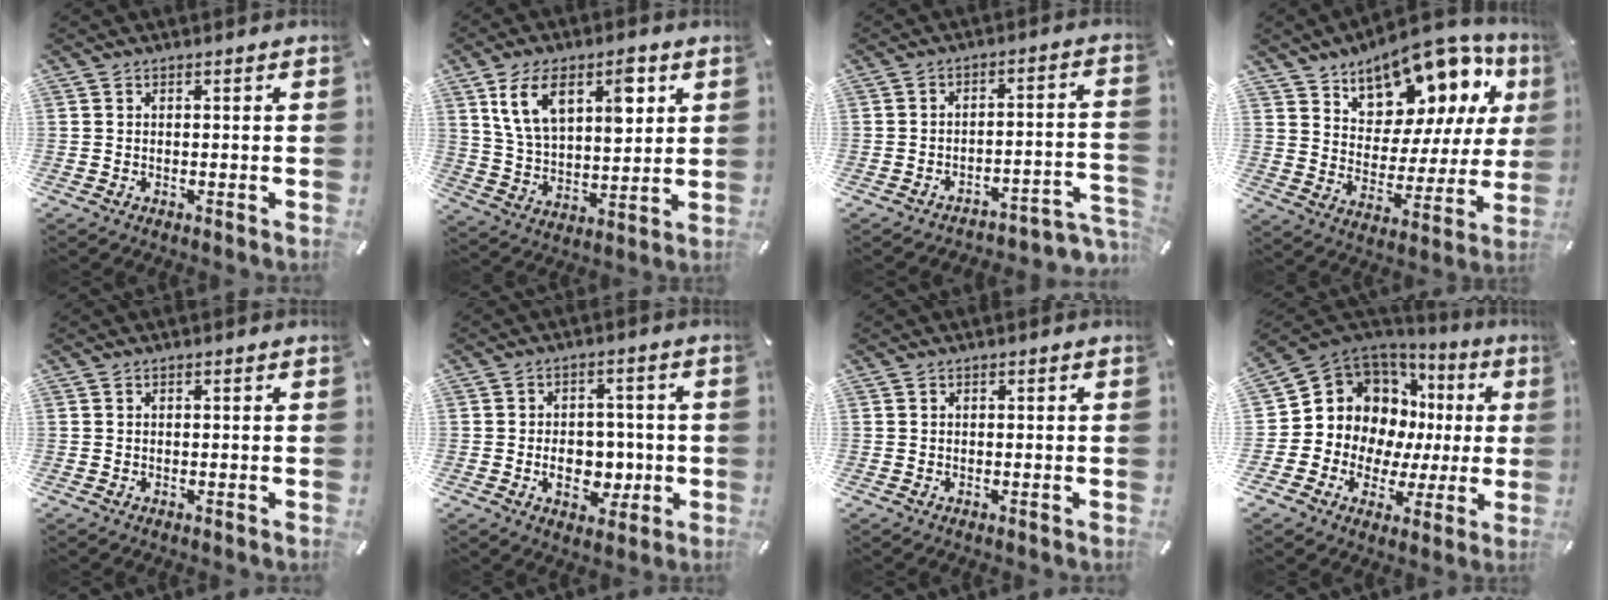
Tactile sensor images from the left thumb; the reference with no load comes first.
{"total": 13.7, "force": [7.0, 7.5, 9.1], "torque": [-0.153, -0.012, 0.125]}
{"total": 4.6, "force": [-2.3, 2.6, 3.0], "torque": [-0.043, -0.004, -0.043]}
{"total": 15.4, "force": [12.1, 8.1, 5.3], "torque": [-0.079, -0.110, 0.208]}
{"total": 0.0}
{"total": 9.4, "force": [-1.9, 6.7, 6.3], "torque": [-0.087, 0.003, -0.033]}
{"total": 0.0}
{"total": 12.4, "force": [4.0, 10.8, 4.4], "torque": [-0.083, -0.058, 0.090]}